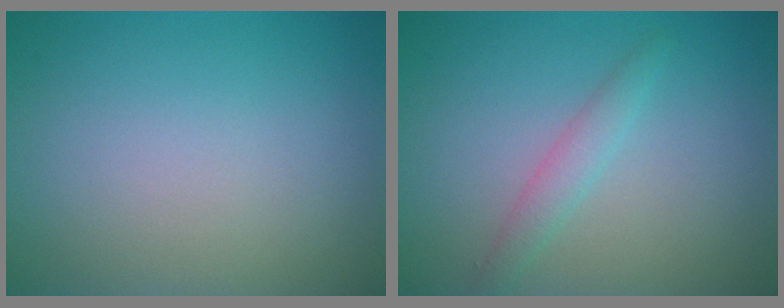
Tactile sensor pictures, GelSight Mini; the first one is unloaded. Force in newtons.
{"total": 1.7, "press": 1.7, "slide": 0.1}